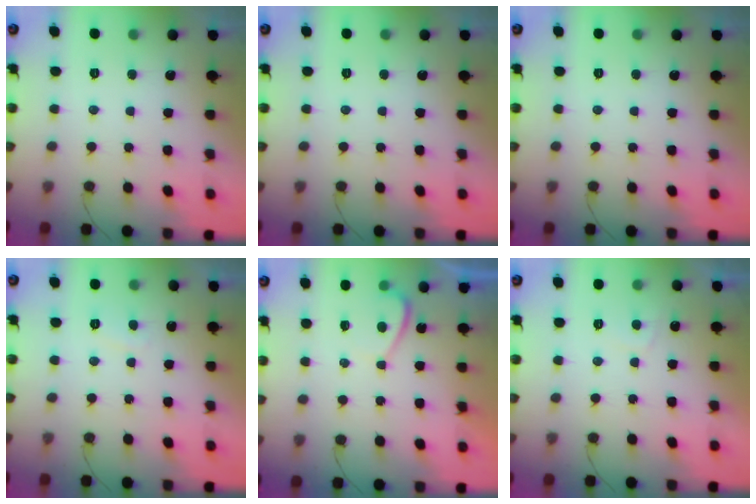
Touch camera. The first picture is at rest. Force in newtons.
{"total": 0.0}
{"total": 0.0}
{"total": 1.8, "press": 1.7, "slide": 0.6}
{"total": 2.3, "press": 2.2, "slide": 0.8}
{"total": 1.8, "press": 1.6, "slide": 0.7}